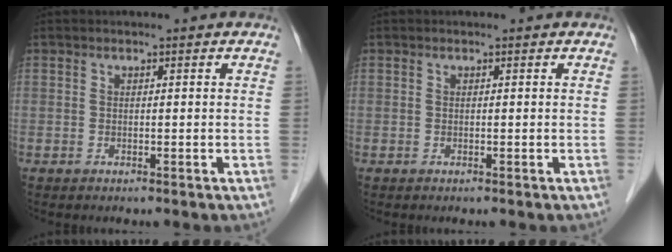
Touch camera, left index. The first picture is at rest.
{"total": 0.0}